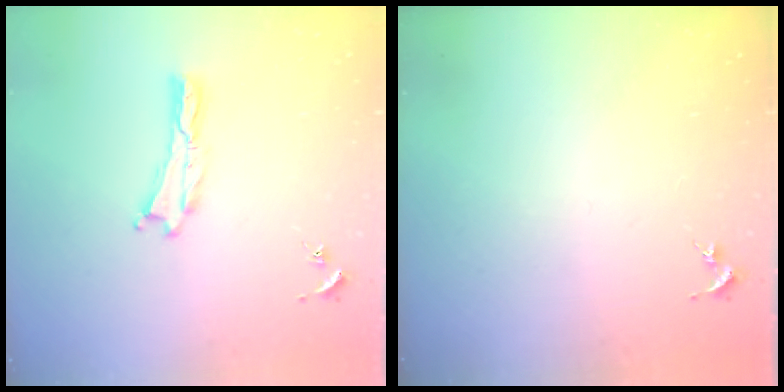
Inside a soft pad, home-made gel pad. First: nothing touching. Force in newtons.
{"total": 0.0}